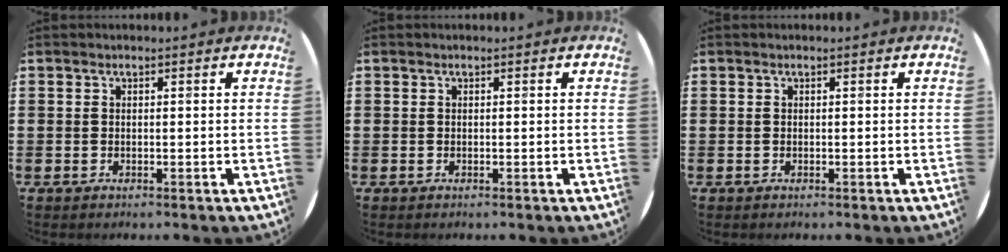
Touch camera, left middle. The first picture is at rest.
{"total": 0.0}
{"total": 0.0}